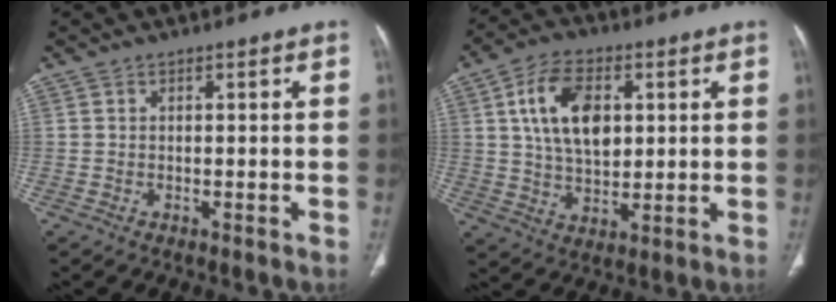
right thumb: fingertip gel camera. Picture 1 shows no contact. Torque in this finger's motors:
{"motor_torque": [1.56, 1.78, 0.62, -0.39, 0.38]}